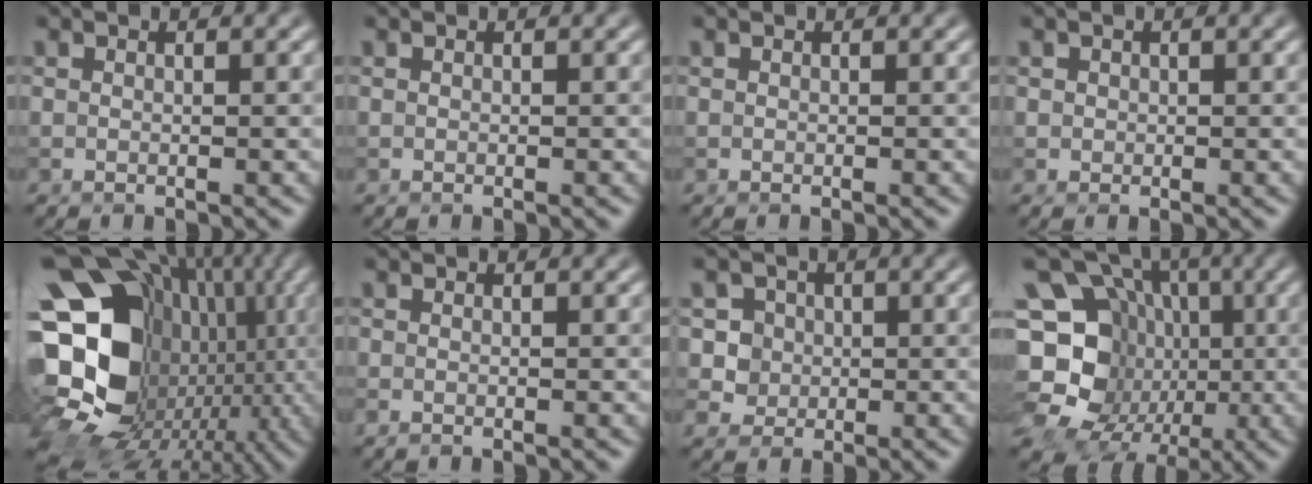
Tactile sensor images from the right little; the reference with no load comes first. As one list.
[{"total": 0.0}, {"total": 0.0}, {"total": 0.9, "force": [0.4, 0.8, 0.1], "torque": [0.004, -0.004, 0.012]}, {"total": 23.5, "force": [1.4, 19.7, 12.7], "torque": [-0.251, -0.003, 0.007]}, {"total": 0.0}, {"total": 4.4, "force": [1.2, 3.9, 1.5], "torque": [-0.014, 0.014, 0.016]}, {"total": 15.9, "force": [-2.6, 13.8, 7.4], "torque": [-0.158, 0.000, -0.074]}]